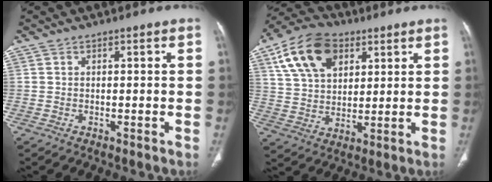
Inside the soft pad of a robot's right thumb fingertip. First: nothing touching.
{"total": 15.6, "force": [6.9, 9.9, 9.8], "torque": [-0.162, -0.007, 0.125]}